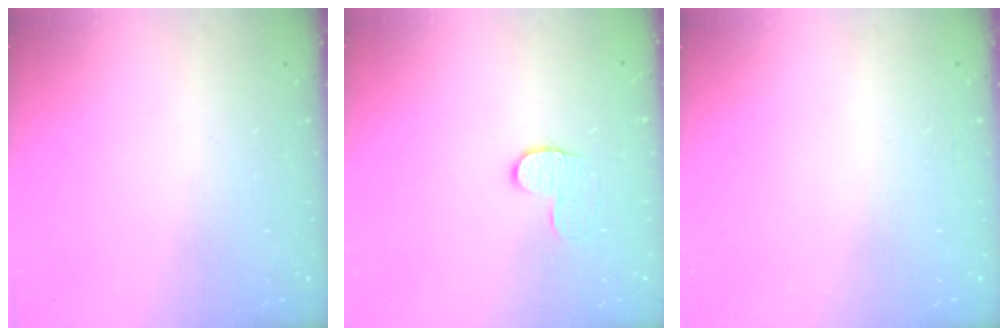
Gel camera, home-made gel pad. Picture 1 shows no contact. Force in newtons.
{"total": 6.6, "press": 6.6, "slide": 0.6}
{"total": 0.0}